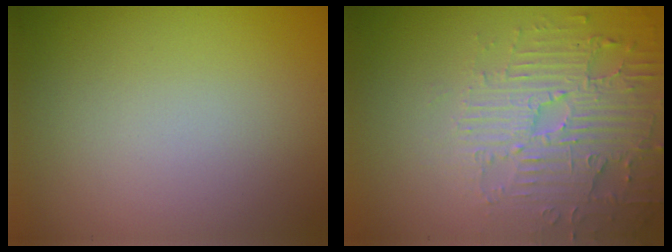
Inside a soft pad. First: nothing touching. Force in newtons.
{"total": 4.8, "press": 4.1, "slide": 2.6}